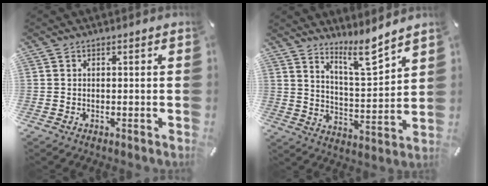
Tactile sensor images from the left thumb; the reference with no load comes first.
{"total": 9.7, "force": [8.1, 1.6, 5.1], "torque": [-0.084, -0.059, 0.140]}